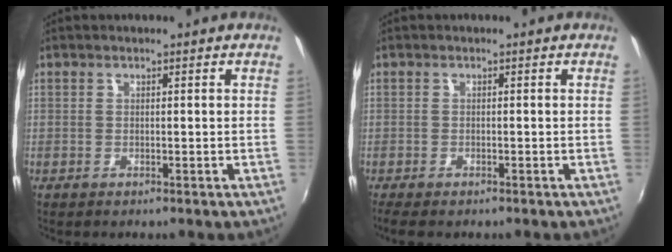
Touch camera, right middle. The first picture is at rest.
{"total": 2.7, "force": [-2.0, 0.7, 1.7], "torque": [-0.039, -0.016, -0.035]}